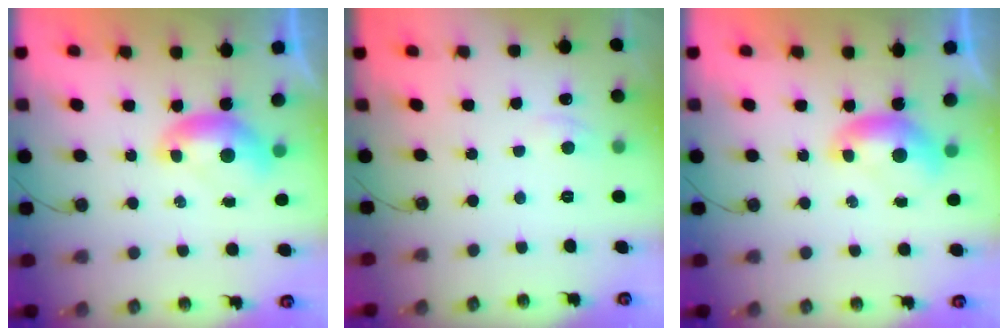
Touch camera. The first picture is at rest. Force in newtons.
{"total": 1.2, "press": 1.0, "slide": 0.6}
{"total": 0.0}